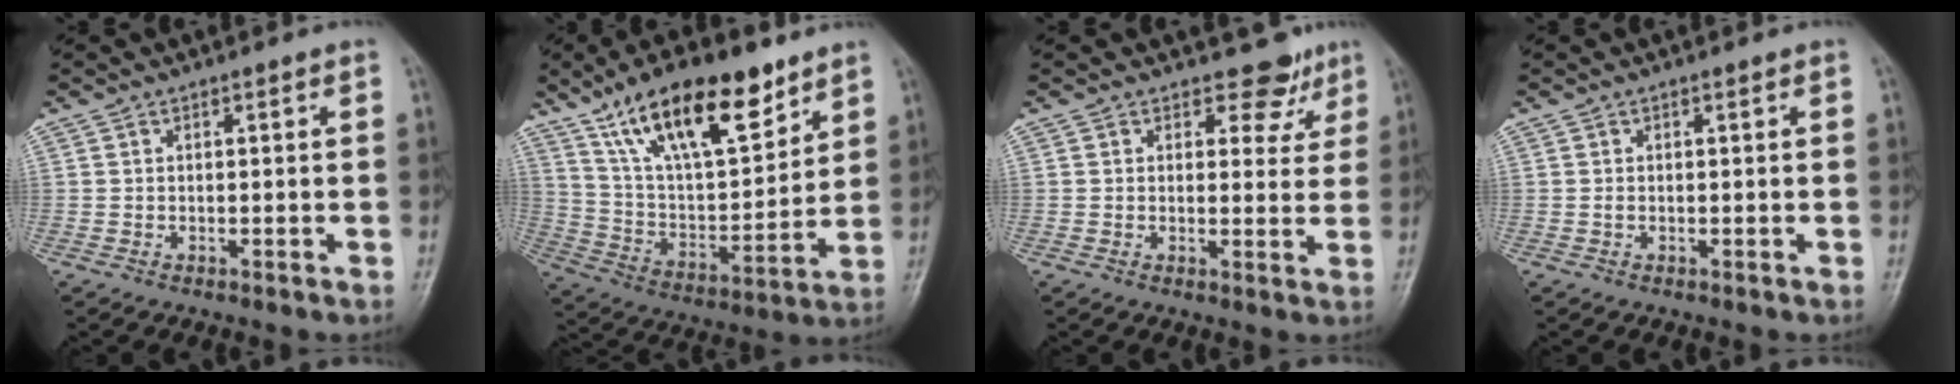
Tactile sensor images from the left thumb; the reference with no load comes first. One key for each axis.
{"total": 21.4, "fx": 13.4, "fy": 8.4, "fz": 14.4, "tx": -0.211, "ty": -0.047, "tz": 0.245}
{"total": 5.1, "fx": 3.8, "fy": 3.1, "fz": 1.2, "tx": 0.014, "ty": -0.026, "tz": 0.039}
{"total": 0.6, "fx": 0.1, "fy": 0.3, "fz": 0.5, "tx": -0.010, "ty": 0.003, "tz": 0.004}